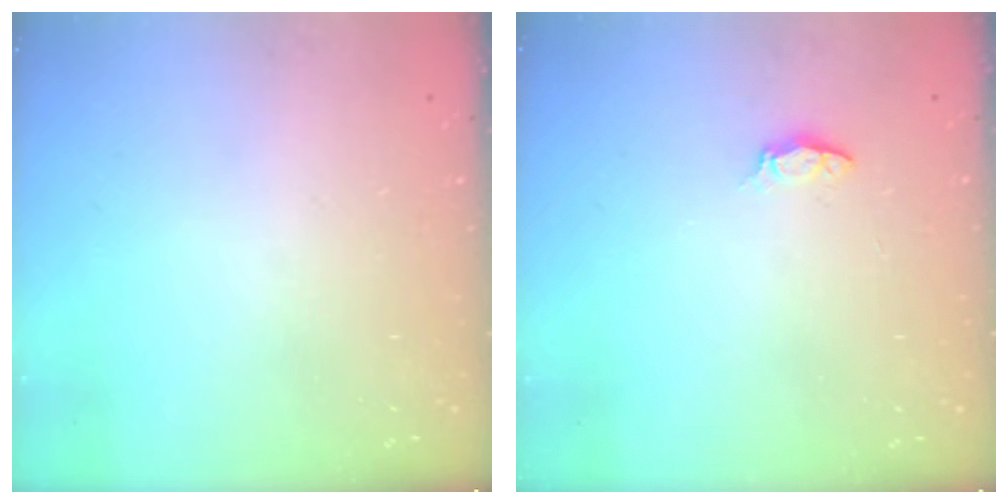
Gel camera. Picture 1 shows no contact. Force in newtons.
{"total": 4.0, "press": 4.0, "slide": 0.4}